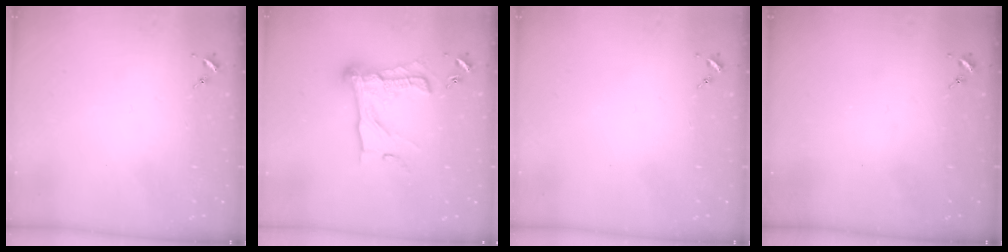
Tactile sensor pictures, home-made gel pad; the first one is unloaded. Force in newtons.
{"total": 19.9, "press": 19.8, "slide": 1.8}
{"total": 0.0}
{"total": 0.0}